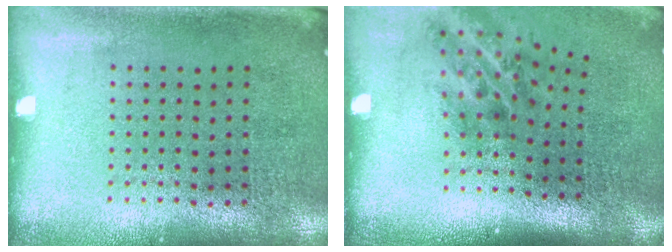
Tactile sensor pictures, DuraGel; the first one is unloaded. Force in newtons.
{"total": 2.1, "press": 1.3, "slide": 1.7}